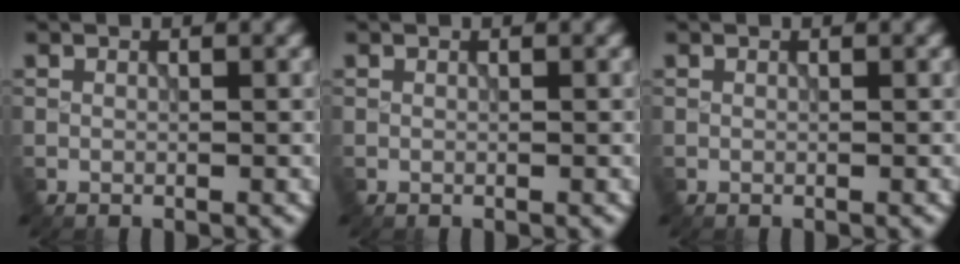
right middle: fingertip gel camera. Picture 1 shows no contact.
{"total": 0.0}
{"total": 0.0}